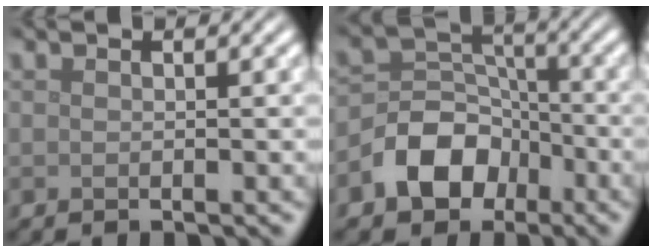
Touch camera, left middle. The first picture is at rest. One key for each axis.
{"total": 6.0, "fx": -3.1, "fy": 4.4, "fz": 2.7, "tx": -0.039, "ty": 0.001, "tz": -0.063}